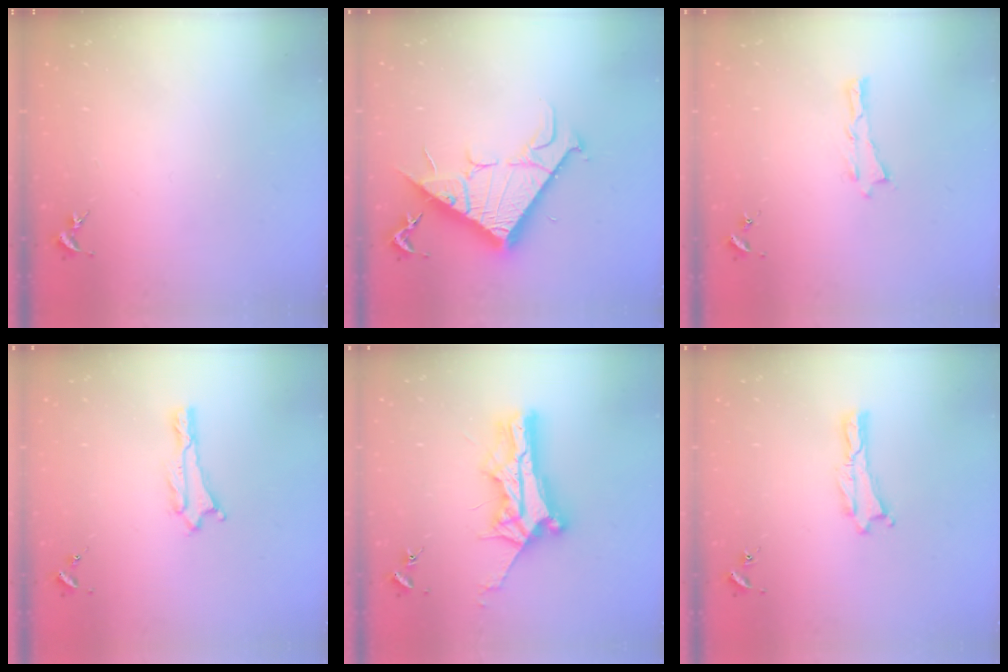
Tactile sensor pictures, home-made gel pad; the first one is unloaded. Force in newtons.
{"total": 12.4, "press": 12.4, "slide": 0.2}
{"total": 0.0}
{"total": 0.0}
{"total": 9.2, "press": 9.2, "slide": 0.4}
{"total": 0.0}